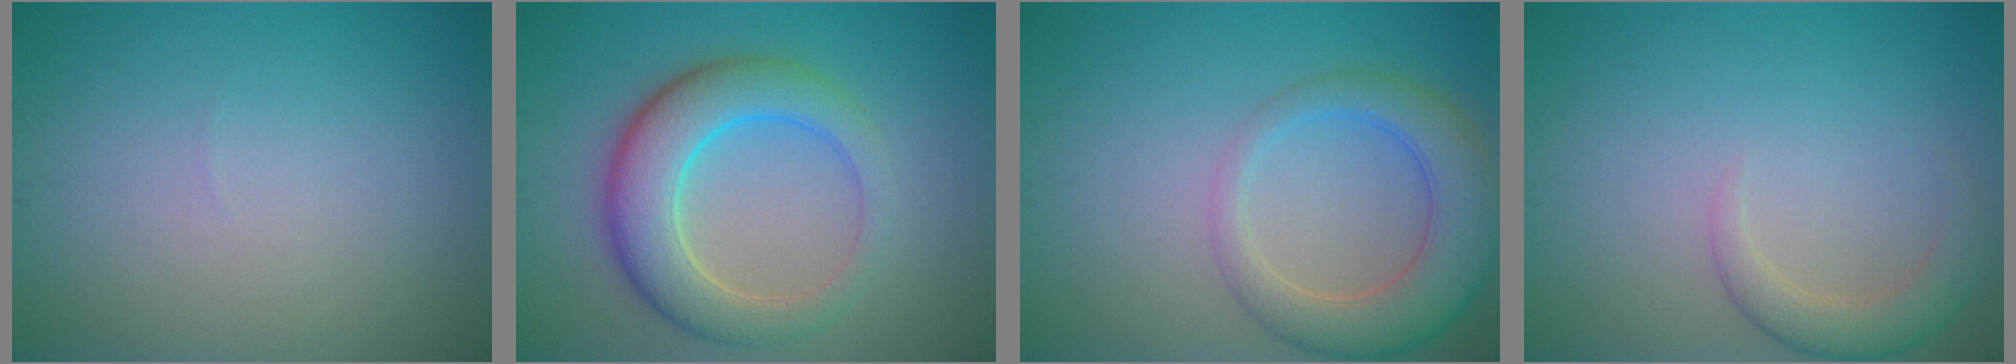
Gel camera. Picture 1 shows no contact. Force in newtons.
{"total": 6.7, "press": 6.7, "slide": 0.2}
{"total": 6.0, "press": 6.0, "slide": 0.4}
{"total": 2.8, "press": 2.7, "slide": 0.2}